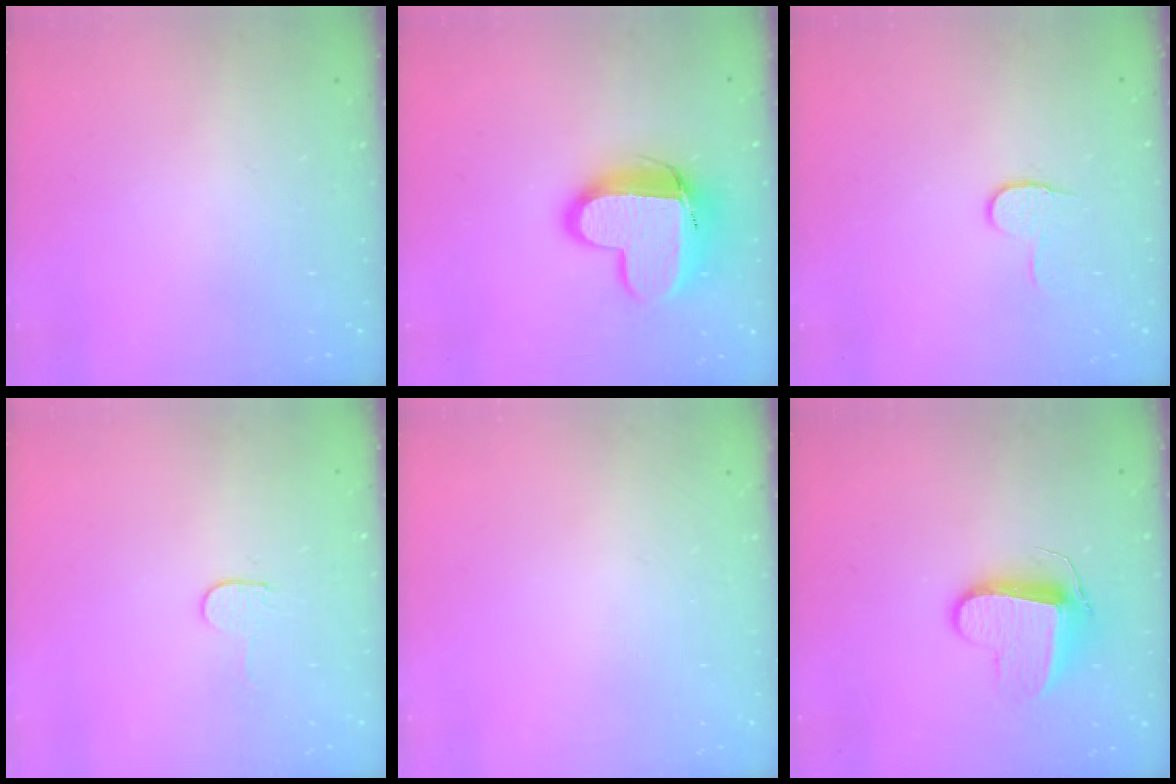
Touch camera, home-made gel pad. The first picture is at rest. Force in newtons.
{"total": 15.6, "press": 15.5, "slide": 1.5}
{"total": 6.3, "press": 6.3, "slide": 0.4}
{"total": 2.7, "press": 2.7, "slide": 0.2}
{"total": 0.0}
{"total": 9.5, "press": 9.5, "slide": 0.4}